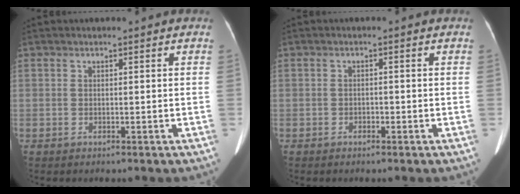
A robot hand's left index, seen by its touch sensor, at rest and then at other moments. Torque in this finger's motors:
{"motor_torque": [-0.05, 0.02, 0.04, -0.01]}